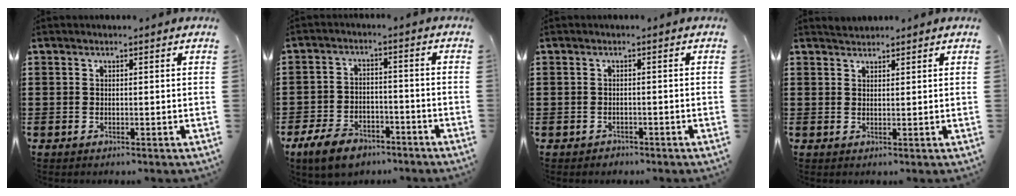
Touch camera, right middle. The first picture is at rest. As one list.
[{"total": 6.9, "force": [-5.5, 2.6, 3.2], "torque": [-0.070, 0.007, -0.105]}, {"total": 0.8, "force": [-0.8, 0.2, -0.1], "torque": [-0.001, -0.001, -0.018]}, {"total": 1.5, "force": [1.5, 0.3, -0.1], "torque": [-0.004, 0.004, 0.030]}]